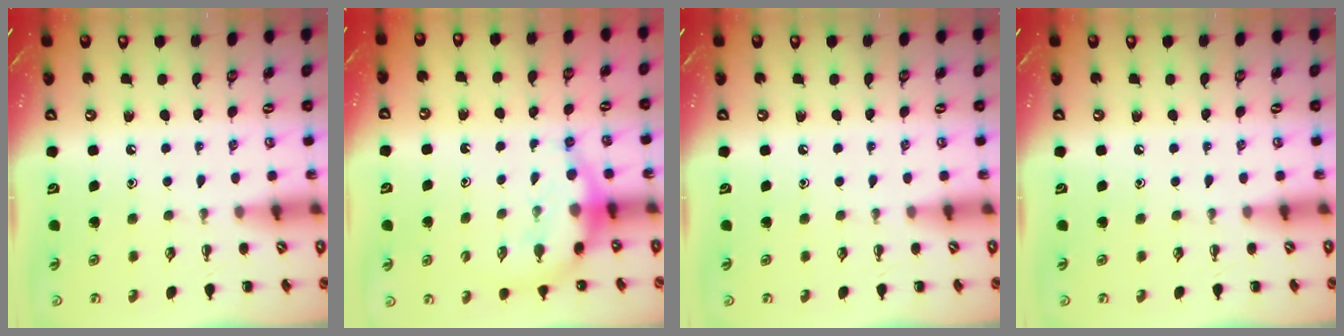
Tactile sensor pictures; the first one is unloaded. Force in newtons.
{"total": 7.0, "press": 6.9, "slide": 0.9}
{"total": 0.0}
{"total": 0.0}